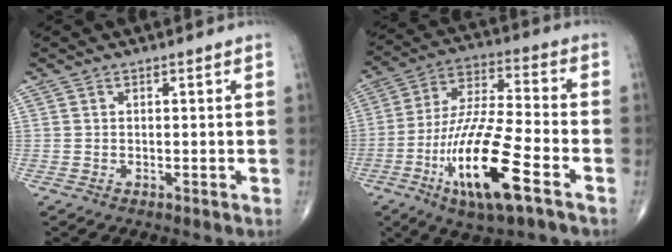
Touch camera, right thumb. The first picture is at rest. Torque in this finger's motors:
{"motor_torque": [1.17, 1.18, 2.06, -0.71, 0.67]}